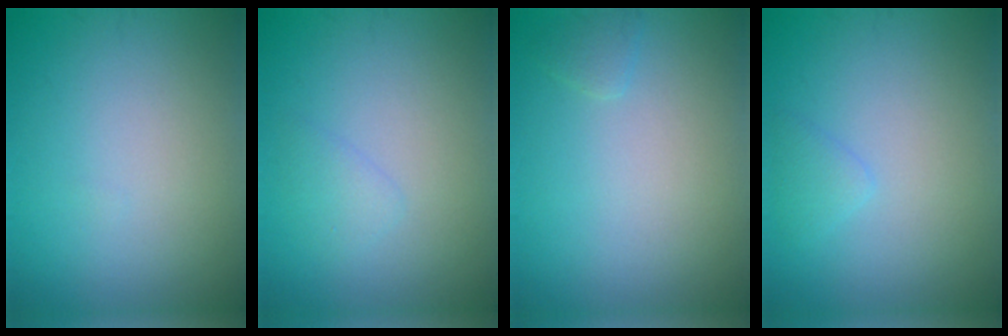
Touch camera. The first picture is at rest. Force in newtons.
{"total": 1.2, "press": 1.2, "slide": 0.0}
{"total": 0.8, "press": 0.8, "slide": 0.0}
{"total": 1.2, "press": 1.1, "slide": 0.1}